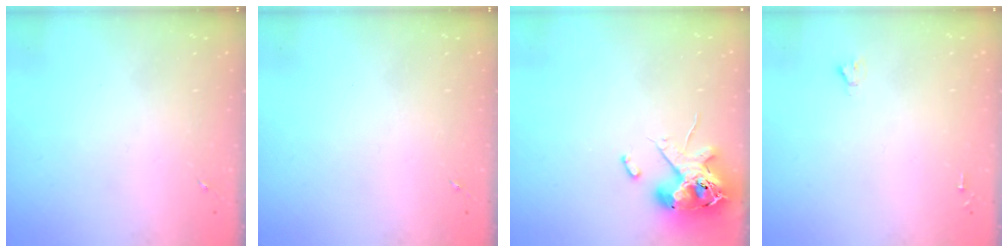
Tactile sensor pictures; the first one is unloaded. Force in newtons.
{"total": 0.0}
{"total": 12.8, "press": 12.6, "slide": 2.3}
{"total": 1.6, "press": 1.6, "slide": 0.2}